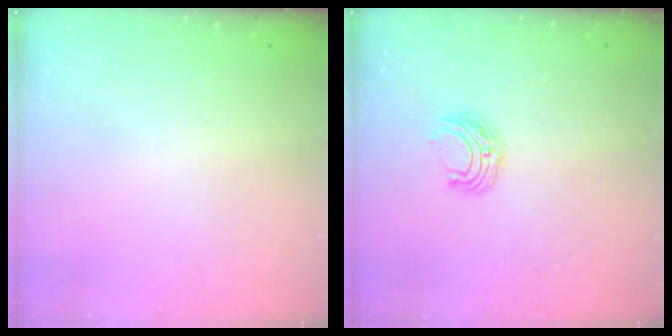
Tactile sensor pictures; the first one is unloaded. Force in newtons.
{"total": 6.2, "press": 6.2, "slide": 0.5}